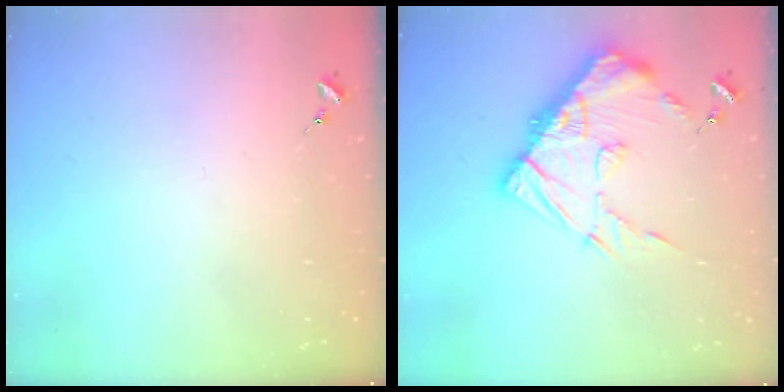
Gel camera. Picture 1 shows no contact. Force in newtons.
{"total": 18.5, "press": 18.5, "slide": 1.8}